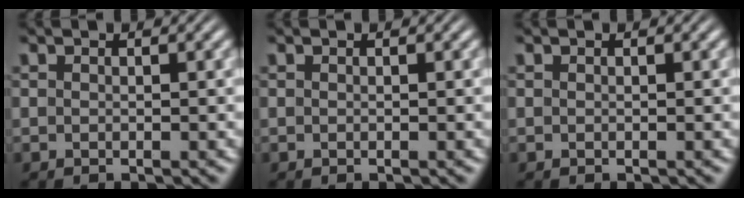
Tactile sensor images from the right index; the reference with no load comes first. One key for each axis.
{"total": 0.0}
{"total": 0.0}